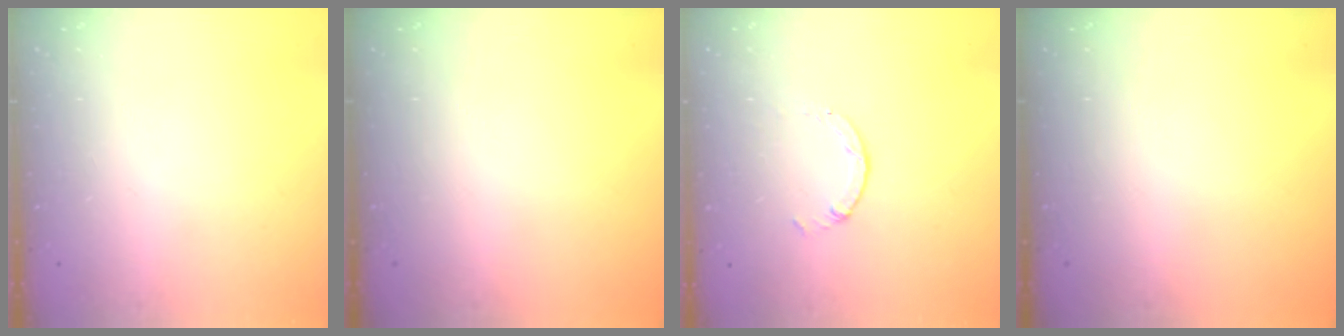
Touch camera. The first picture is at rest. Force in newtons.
{"total": 0.0}
{"total": 1.1, "press": 1.1, "slide": 0.2}
{"total": 0.0}